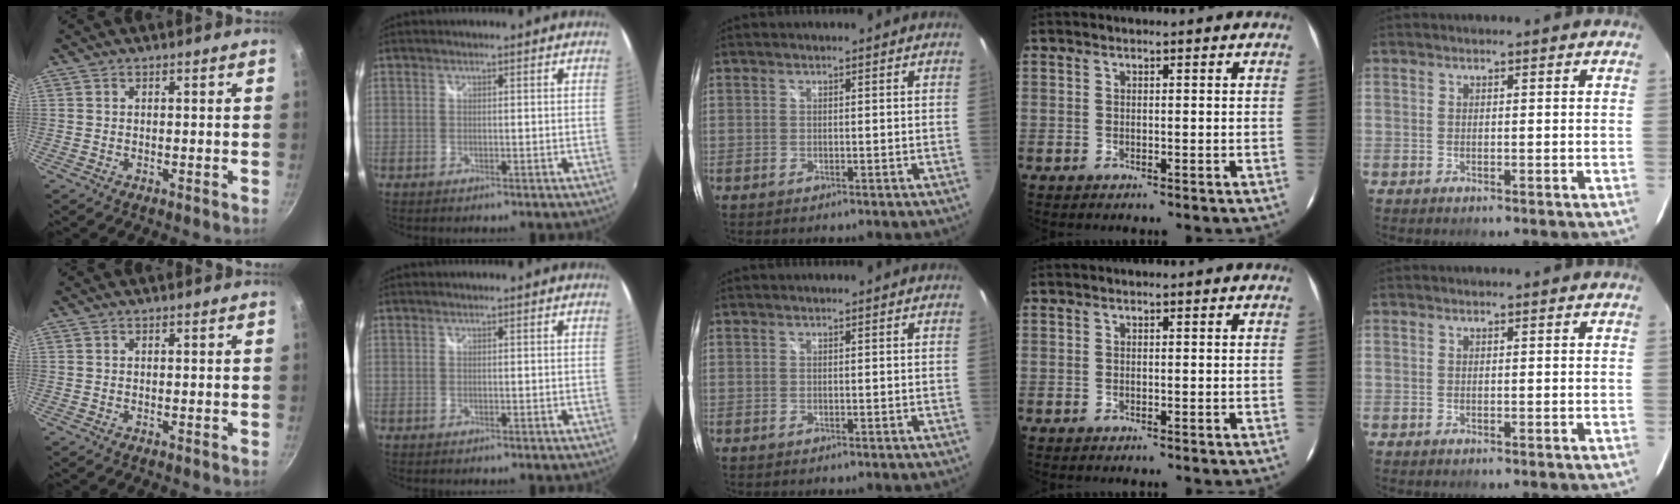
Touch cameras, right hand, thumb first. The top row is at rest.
{}